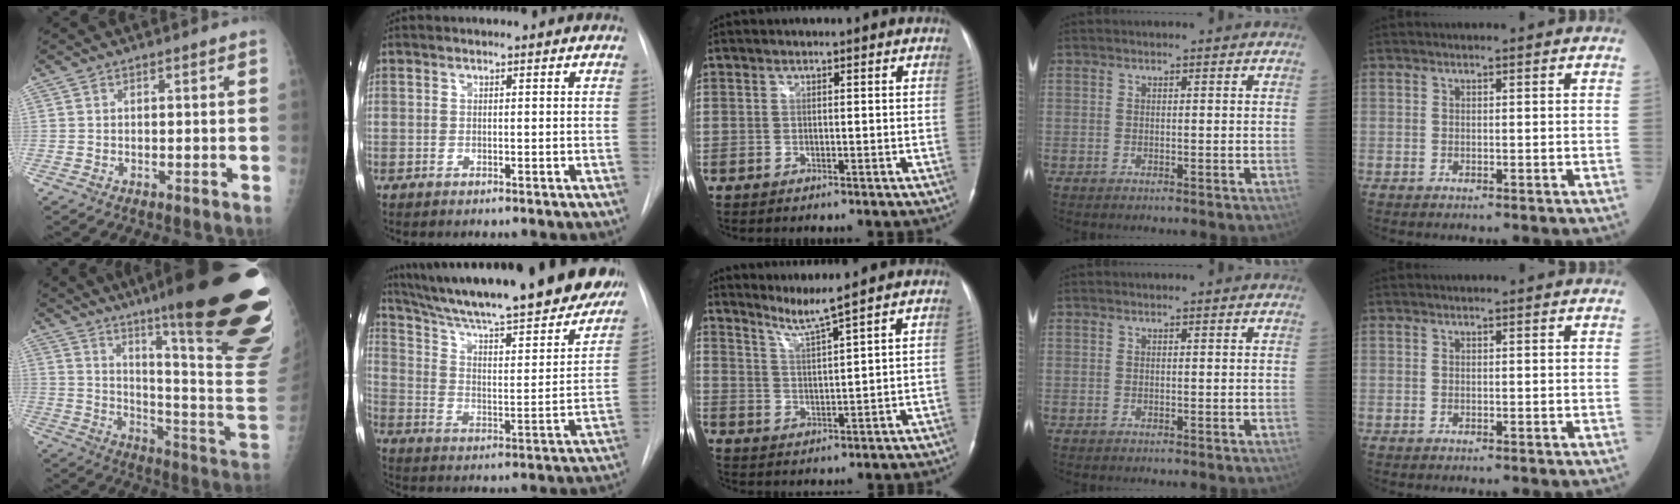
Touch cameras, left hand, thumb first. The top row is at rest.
{"thumb": {"total": 35.4, "force": [20.5, 5.1, 28.4], "torque": [-0.260, -0.083, 0.296]}, "index": {"total": 29.4, "force": [24.8, 4.5, 15.0], "torque": [-0.244, -0.044, 0.343]}, "middle": {"total": 4.2, "force": [3.5, -1.8, 1.5], "torque": [-0.035, -0.019, 0.074]}}